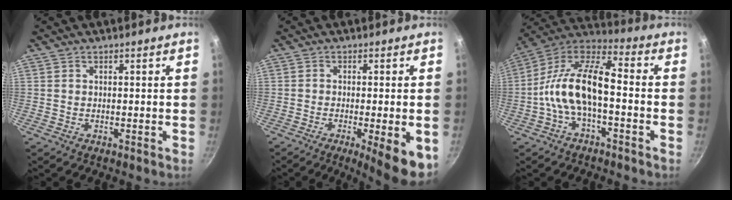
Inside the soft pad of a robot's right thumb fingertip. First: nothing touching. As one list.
[{"total": 10.0, "force": [-3.5, 2.4, 9.1], "torque": [-0.118, 0.000, -0.044]}, {"total": 14.5, "force": [-2.9, 6.5, 12.6], "torque": [-0.231, 0.048, -0.072]}]